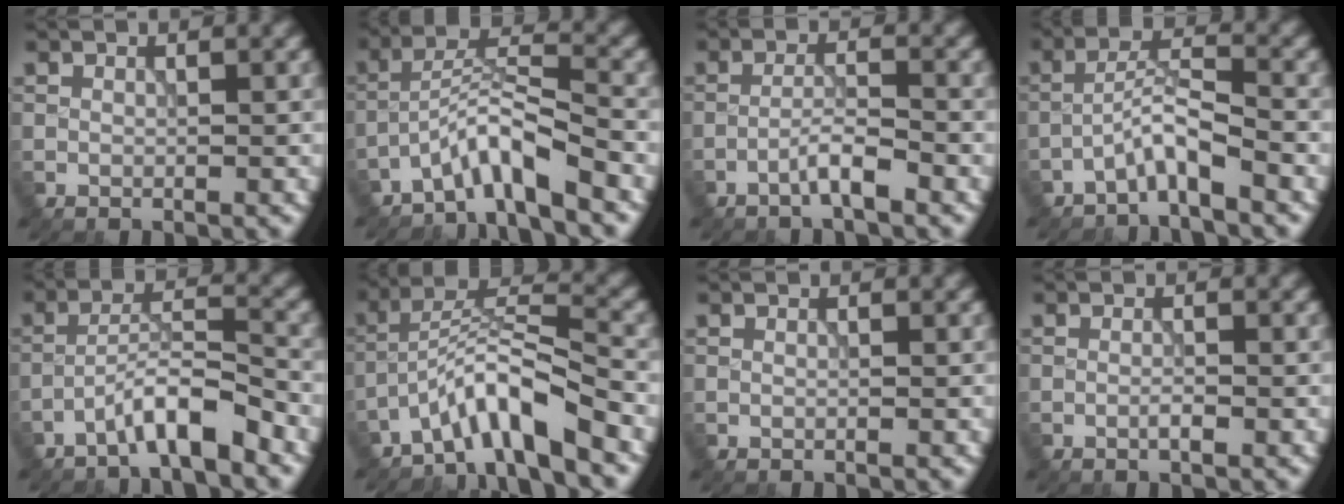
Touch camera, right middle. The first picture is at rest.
{"total": 4.8, "force": [-3.8, 0.4, 2.9], "torque": [-0.051, 0.013, -0.079]}
{"total": 2.6, "force": [-1.7, 0.1, 1.9], "torque": [-0.036, 0.012, -0.037]}
{"total": 3.2, "force": [-2.4, 0.2, 2.0], "torque": [-0.041, 0.016, -0.053]}
{"total": 4.6, "force": [-3.4, 0.5, 3.0], "torque": [-0.055, 0.018, -0.067]}
{"total": 6.1, "force": [-4.6, 0.8, 3.9], "torque": [-0.064, 0.013, -0.091]}
{"total": 0.0}
{"total": 0.9, "force": [-0.5, 0.1, 0.8], "torque": [-0.016, 0.001, -0.009]}